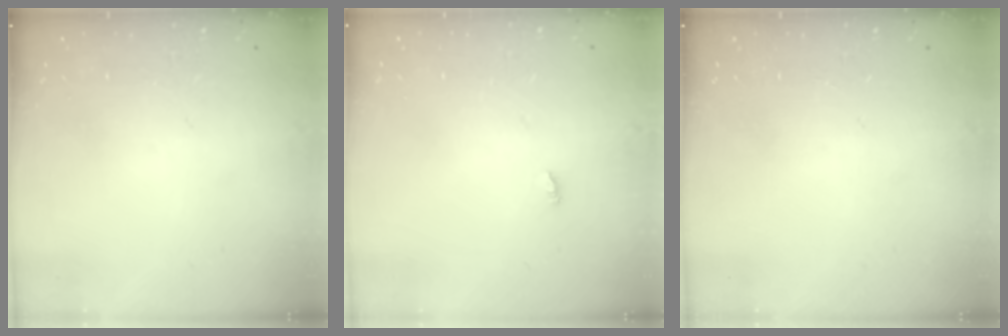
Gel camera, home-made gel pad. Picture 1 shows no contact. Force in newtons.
{"total": 1.8, "press": 1.8, "slide": 0.2}
{"total": 0.0}